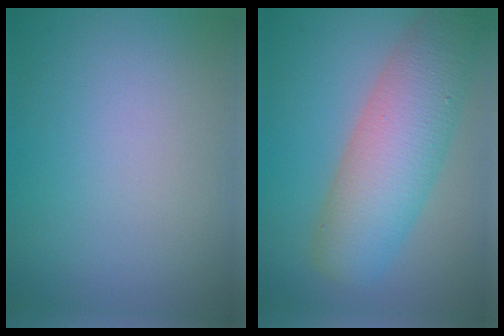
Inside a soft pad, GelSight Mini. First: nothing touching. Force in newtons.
{"total": 8.0, "press": 8.0, "slide": 0.4}